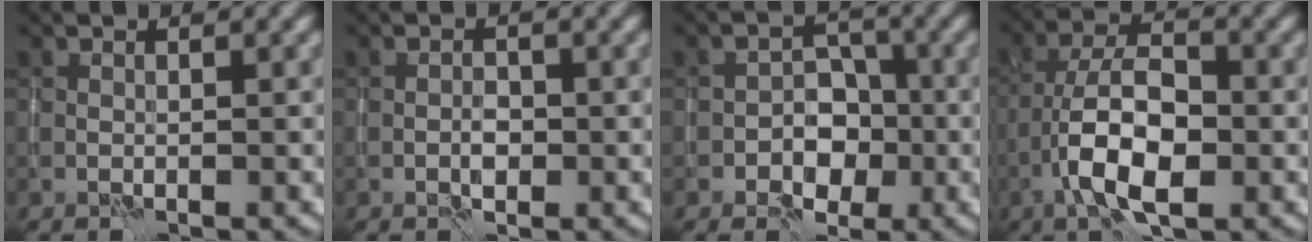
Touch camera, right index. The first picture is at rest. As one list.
[{"total": 1.4, "force": [-0.6, 0.8, 1.0], "torque": [-0.016, 0.000, -0.012]}, {"total": 3.8, "force": [-1.3, 2.9, 2.2], "torque": [0.004, 0.004, -0.032]}, {"total": 7.1, "force": [-2.8, 3.0, 5.8], "torque": [-0.108, 0.007, -0.058]}]